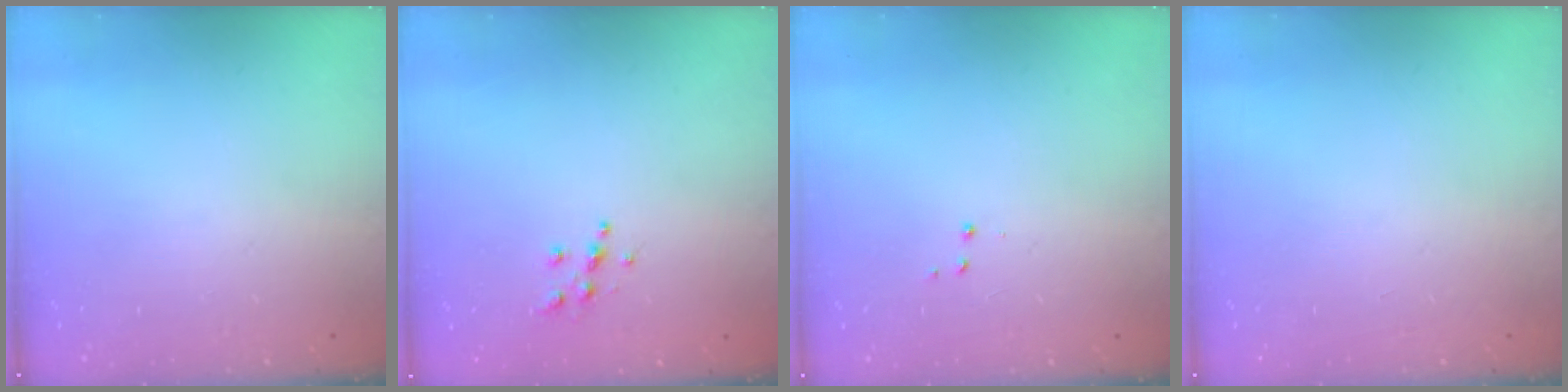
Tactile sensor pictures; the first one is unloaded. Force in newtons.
{"total": 5.4, "press": 5.4, "slide": 0.5}
{"total": 3.0, "press": 2.9, "slide": 0.7}
{"total": 0.0}